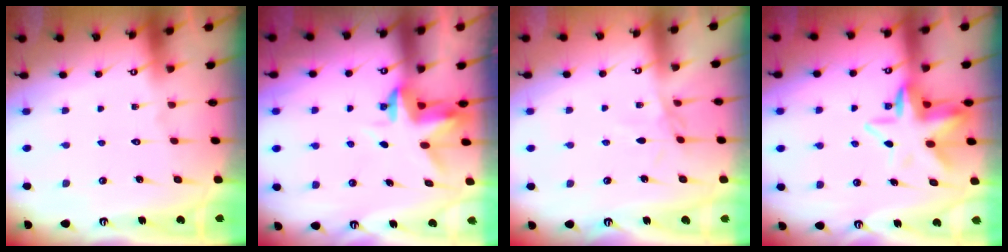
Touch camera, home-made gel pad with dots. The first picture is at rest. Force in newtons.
{"total": 3.4, "press": 3.4, "slide": 0.4}
{"total": 2.4, "press": 2.3, "slide": 0.4}
{"total": 8.6, "press": 8.2, "slide": 2.6}